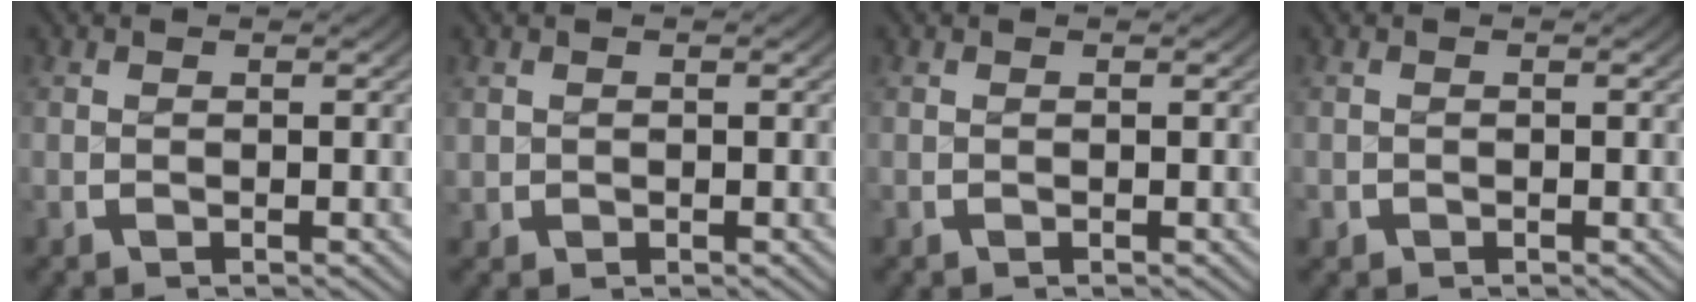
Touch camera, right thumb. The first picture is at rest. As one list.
[{"total": 1.0, "force": [0.3, 0.9, -0.2], "torque": [0.001, -0.009, 0.013]}, {"total": 0.0}, {"total": 0.9, "force": [-0.5, 0.6, -0.4], "torque": [0.002, -0.010, -0.005]}]